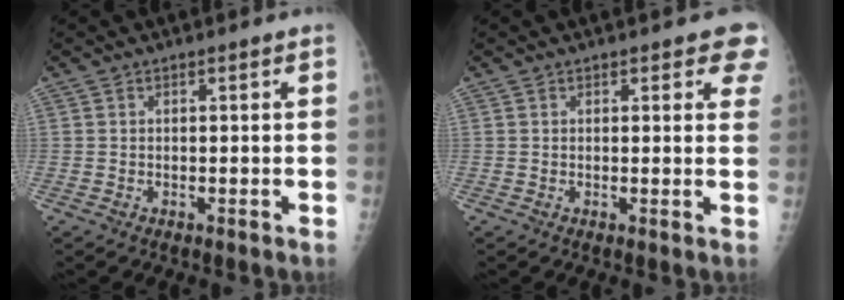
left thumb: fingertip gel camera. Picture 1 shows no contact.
{"total": 4.0, "force": [2.8, 1.9, 2.2], "torque": [0.013, -0.007, 0.020]}